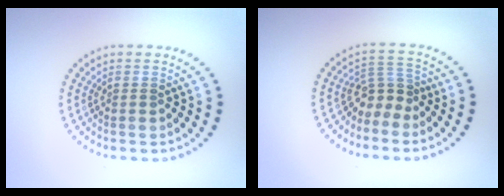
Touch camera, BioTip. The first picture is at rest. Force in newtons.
{"total": 2.9, "press": 2.0, "slide": 2.1}